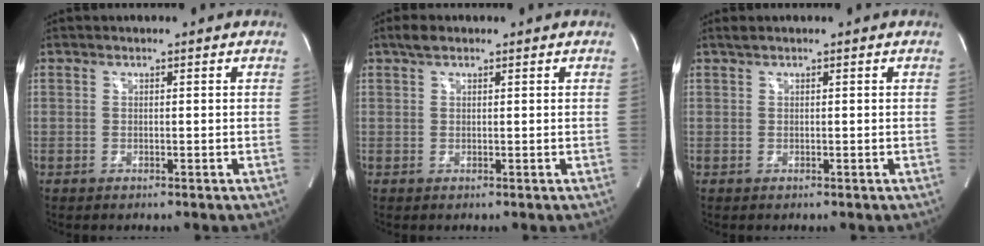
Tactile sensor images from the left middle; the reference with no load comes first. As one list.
[{"total": 1.8, "force": [1.3, 0.8, 1.0], "torque": [-0.026, 0.014, 0.024]}, {"total": 0.7, "force": [0.5, 0.0, 0.4], "torque": [-0.016, 0.013, 0.014]}]